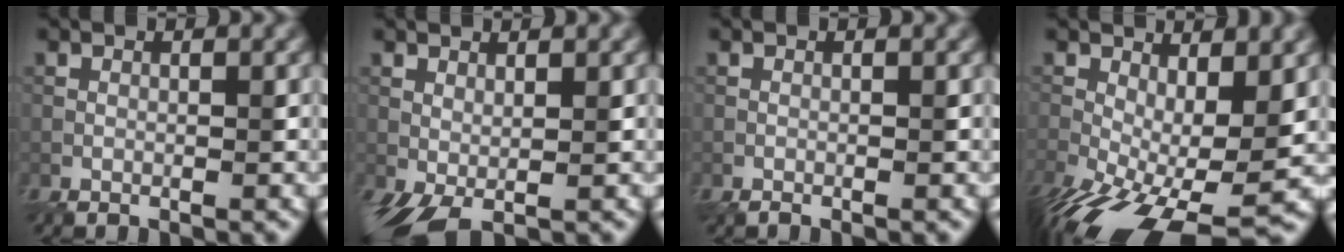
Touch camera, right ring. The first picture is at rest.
{"total": 3.3, "force": [0.0, 1.4, 3.0], "torque": [-0.065, -0.005, 0.002]}
{"total": 0.6, "force": [-0.5, 0.1, 0.3], "torque": [-0.010, -0.005, -0.012]}
{"total": 12.0, "force": [-3.3, 5.8, 10.0], "torque": [-0.191, -0.033, -0.040]}